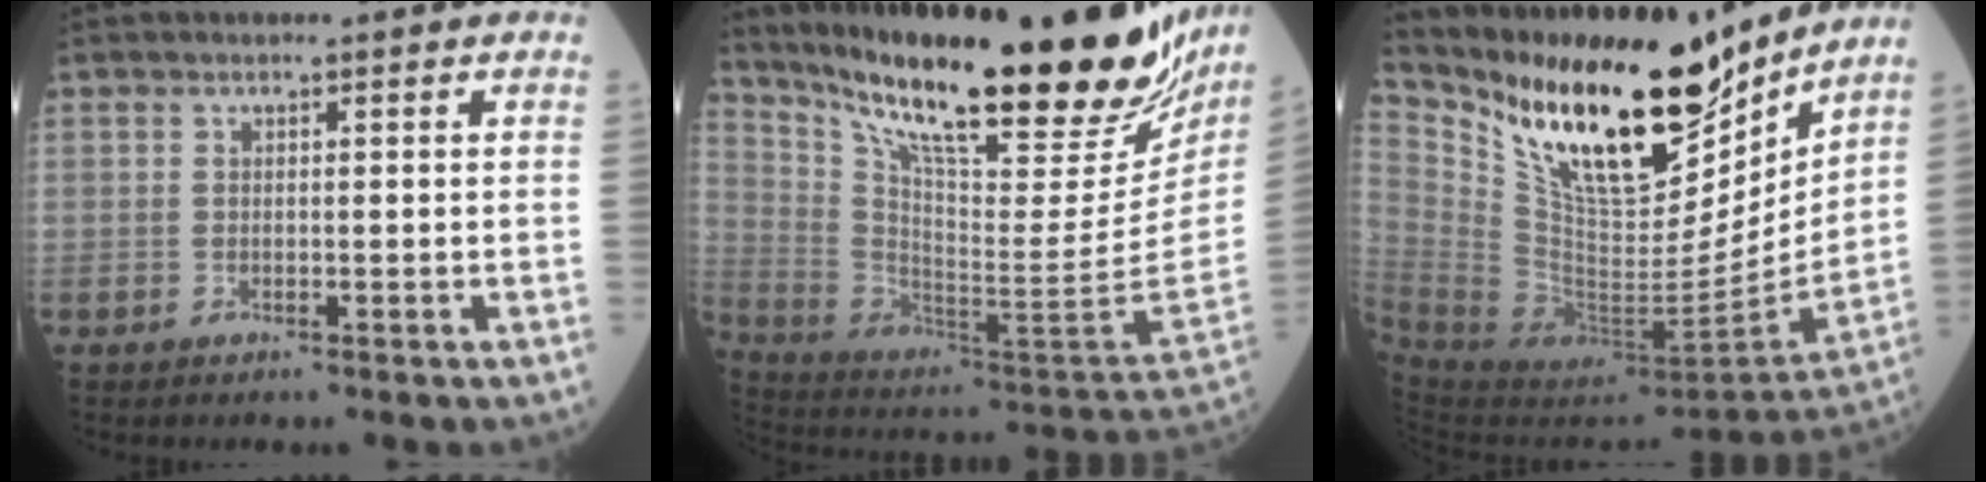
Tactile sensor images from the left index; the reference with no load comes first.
{"total": 35.2, "force": [27.2, 6.1, 21.6], "torque": [-0.349, -0.070, 0.392]}
{"total": 25.7, "force": [19.0, 7.6, 15.4], "torque": [-0.289, -0.021, 0.330]}